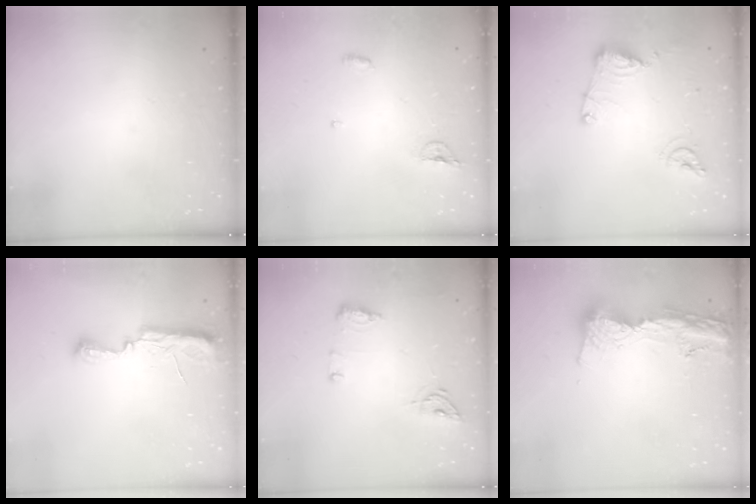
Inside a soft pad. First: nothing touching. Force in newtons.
{"total": 4.8, "press": 4.7, "slide": 1.1}
{"total": 11.9, "press": 11.9, "slide": 1.3}
{"total": 7.6, "press": 7.6, "slide": 0.7}
{"total": 9.2, "press": 9.0, "slide": 2.1}
{"total": 13.9, "press": 13.8, "slide": 1.2}